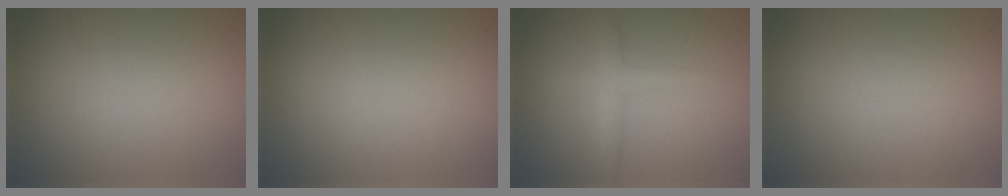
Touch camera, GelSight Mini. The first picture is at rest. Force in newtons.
{"total": 0.0}
{"total": 2.0, "press": 2.0, "slide": 0.1}
{"total": 0.0}